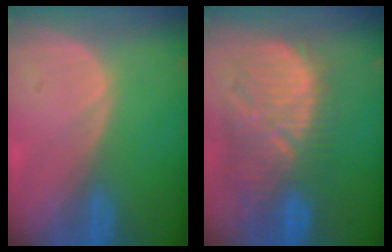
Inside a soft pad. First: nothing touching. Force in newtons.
{"total": 12.1, "press": 11.2, "slide": 4.6}